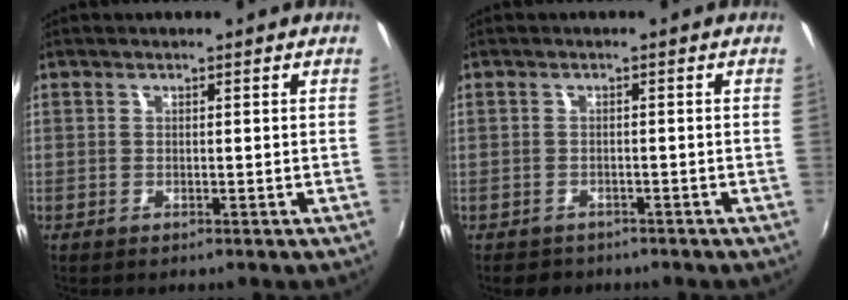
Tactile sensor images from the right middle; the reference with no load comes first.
{"total": 2.7, "force": [-2.1, 1.6, 0.5], "torque": [-0.017, -0.005, -0.035]}